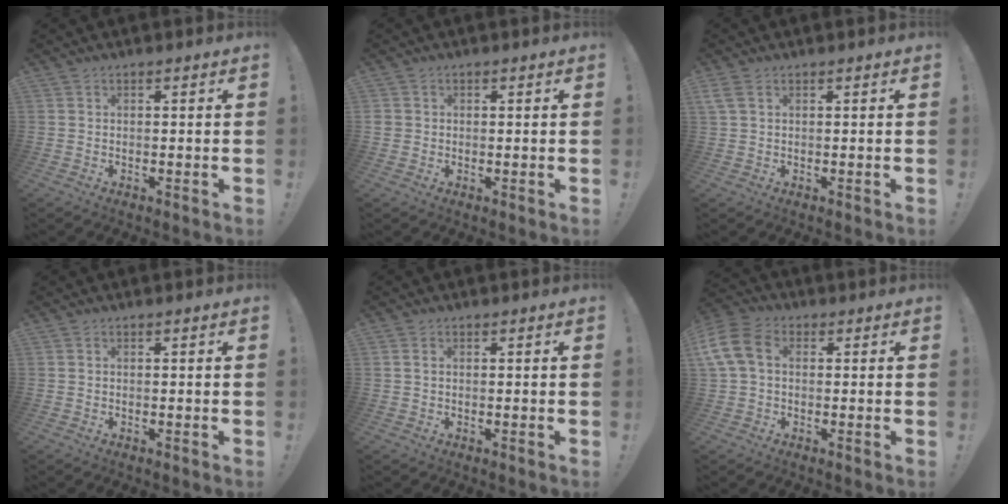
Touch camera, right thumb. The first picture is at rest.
{"total": 1.5, "force": [0.2, 1.5, 0.3], "torque": [-0.001, 0.002, 0.004]}
{"total": 3.0, "force": [1.3, 1.5, 2.3], "torque": [-0.047, 0.005, 0.027]}
{"total": 0.0}
{"total": 0.8, "force": [0.4, 0.5, 0.6], "torque": [-0.007, 0.001, 0.005]}
{"total": 10.9, "force": [1.8, 7.5, 7.7], "torque": [-0.164, 0.010, 0.040]}